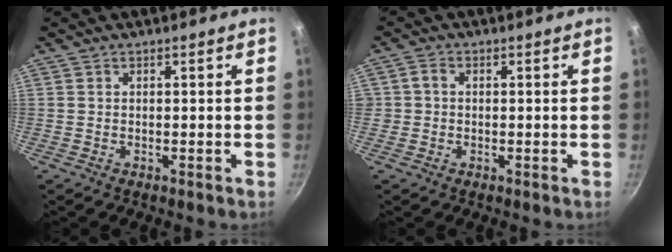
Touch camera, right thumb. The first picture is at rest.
{"total": 1.4, "force": [0.1, 1.3, 0.6], "torque": [-0.006, 0.008, 0.001]}